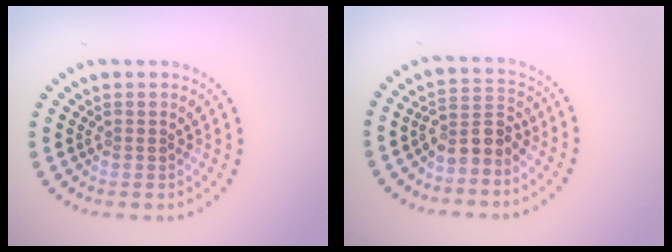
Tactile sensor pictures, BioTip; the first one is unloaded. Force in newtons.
{"total": 2.7, "press": 2.3, "slide": 1.5}